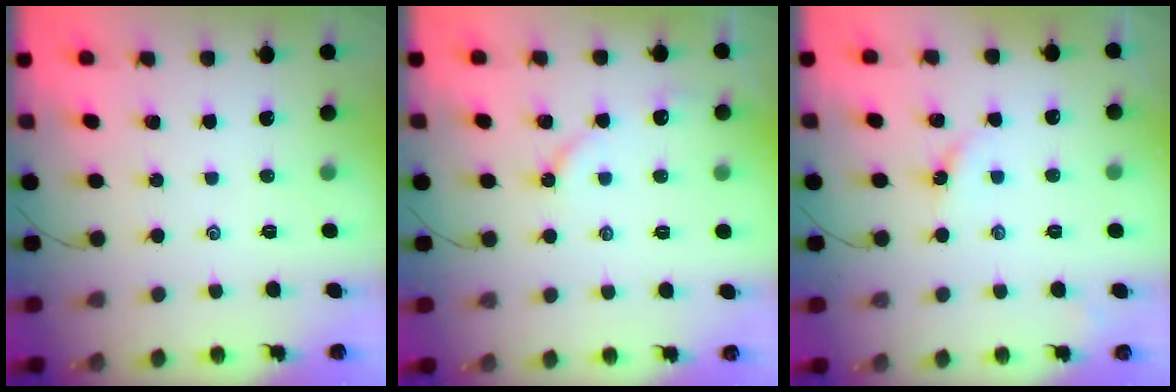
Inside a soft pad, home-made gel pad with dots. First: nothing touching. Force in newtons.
{"total": 5.2, "press": 5.2, "slide": 0.6}
{"total": 2.6, "press": 2.6, "slide": 0.3}